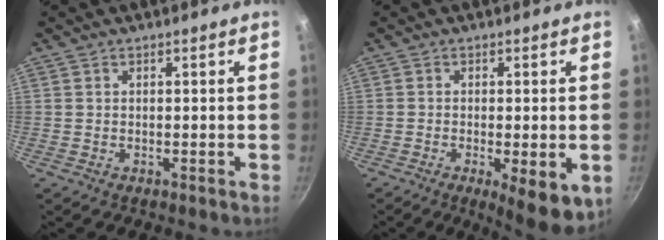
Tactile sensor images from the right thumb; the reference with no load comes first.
{"total": 8.9, "force": [-2.7, 2.5, 8.1], "torque": [-0.108, -0.005, -0.032]}